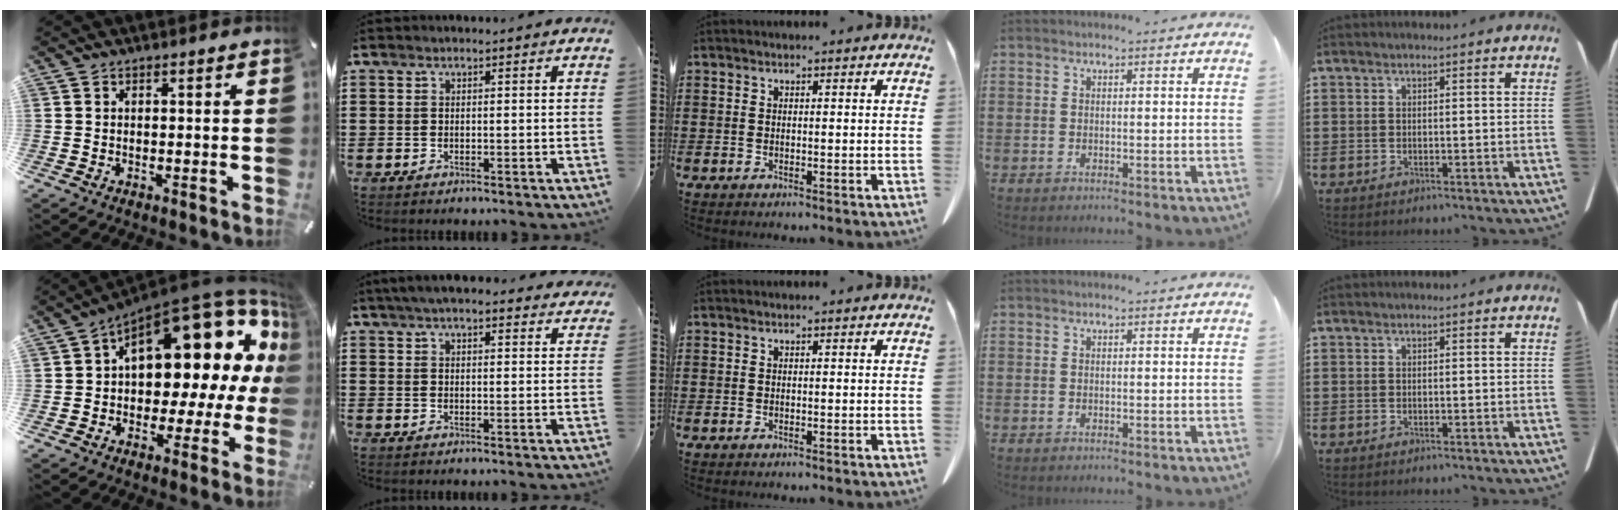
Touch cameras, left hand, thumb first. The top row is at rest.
{"thumb": {"total": 19.4, "force": [8.6, 10.5, 13.8], "torque": [-0.159, -0.084, 0.143]}, "index": {"total": 4.8, "force": [4.4, 0.7, 1.8], "torque": [-0.046, -0.006, 0.080]}}